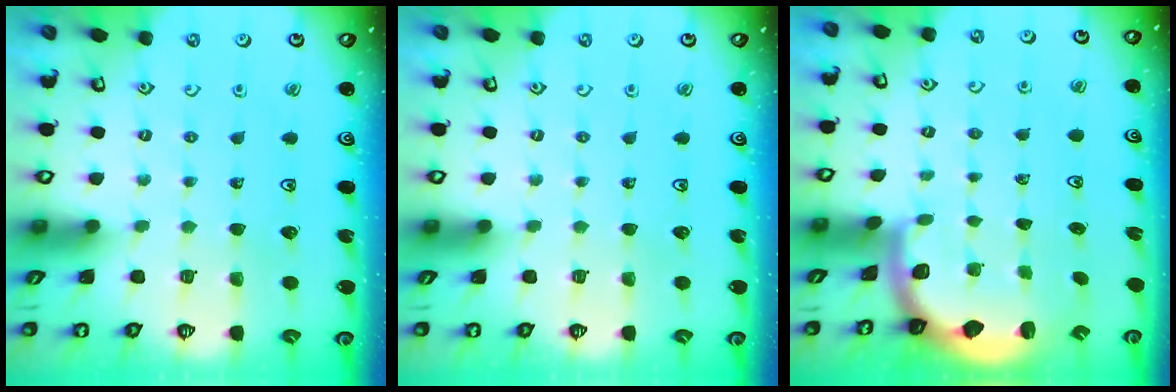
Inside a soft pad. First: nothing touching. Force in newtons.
{"total": 0.0}
{"total": 2.0, "press": 2.0, "slide": 0.5}